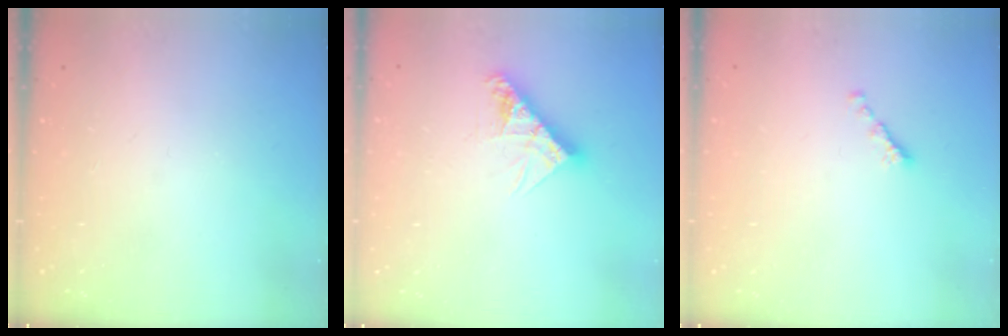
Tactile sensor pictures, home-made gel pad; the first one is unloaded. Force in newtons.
{"total": 9.8, "press": 9.8, "slide": 0.7}
{"total": 0.0}